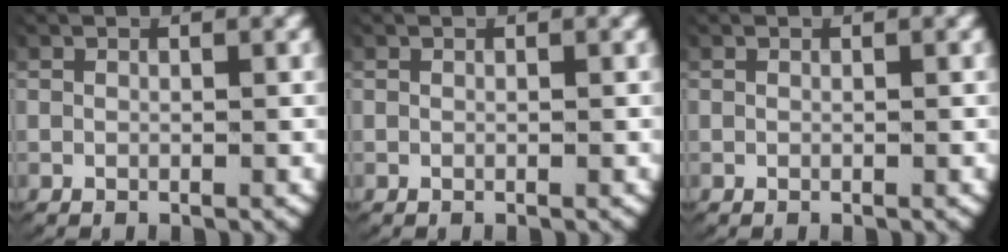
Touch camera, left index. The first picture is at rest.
{"total": 0.0}
{"total": 0.0}